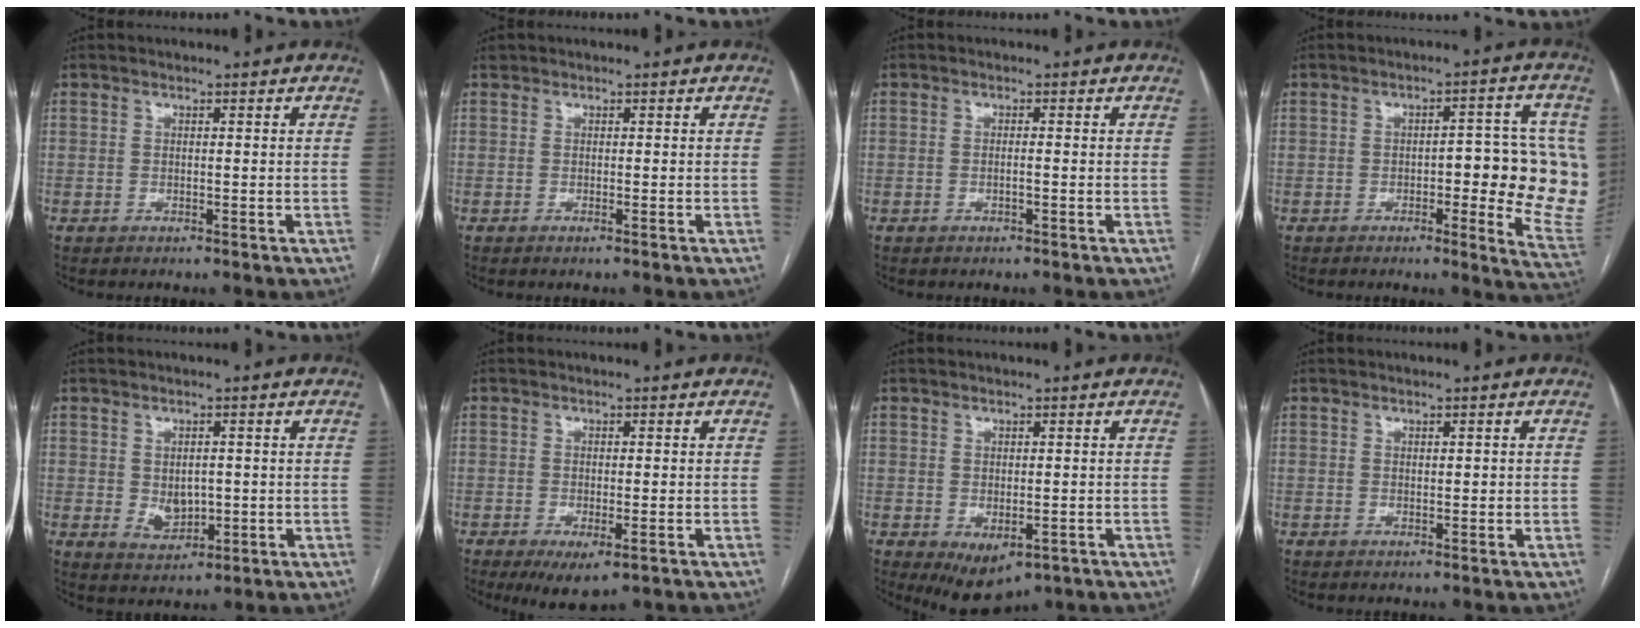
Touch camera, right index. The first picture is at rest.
{"total": 0.0}
{"total": 0.8, "force": [-0.3, 0.0, 0.7], "torque": [-0.013, 0.002, -0.004]}
{"total": 13.4, "force": [-0.6, 3.7, 12.9], "torque": [-0.114, 0.013, -0.006]}
{"total": 4.2, "force": [-0.1, 2.9, 3.0], "torque": [-0.051, -0.002, 0.013]}
{"total": 4.9, "force": [-2.5, 1.5, 3.9], "torque": [-0.061, -0.012, -0.032]}
{"total": 5.5, "force": [-2.3, 3.0, 4.0], "torque": [-0.059, -0.013, -0.021]}
{"total": 0.8, "force": [0.2, 0.3, 0.7], "torque": [-0.011, 0.002, 0.003]}